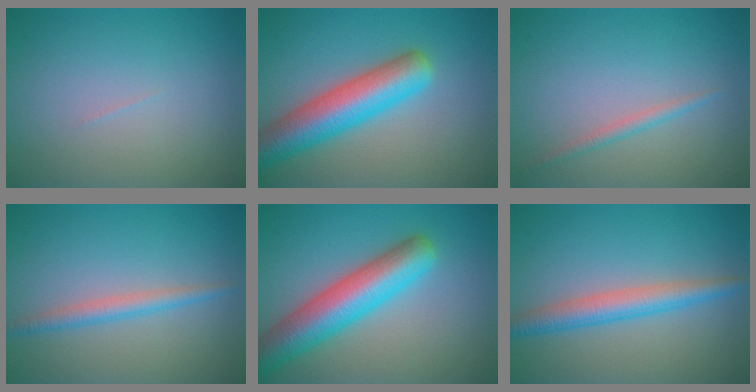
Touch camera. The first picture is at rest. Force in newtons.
{"total": 7.5, "press": 7.5, "slide": 0.4}
{"total": 1.2, "press": 1.2, "slide": 0.1}
{"total": 2.1, "press": 2.1, "slide": 0.0}
{"total": 7.8, "press": 7.8, "slide": 0.3}
{"total": 3.8, "press": 3.8, "slide": 0.1}